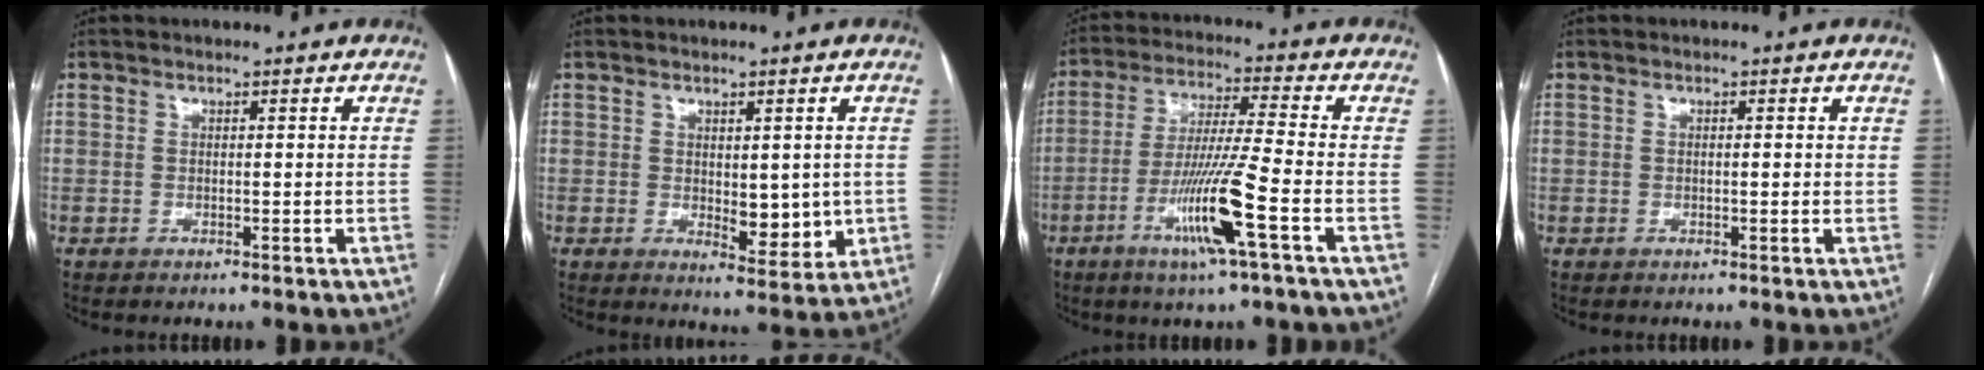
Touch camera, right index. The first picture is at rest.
{"total": 5.8, "force": [0.0, 2.9, 5.1], "torque": [-0.063, -0.010, 0.011]}
{"total": 11.5, "force": [-4.7, -1.0, 10.4], "torque": [-0.206, -0.016, -0.092]}
{"total": 0.9, "force": [0.1, 0.2, 0.8], "torque": [-0.014, 0.001, 0.002]}